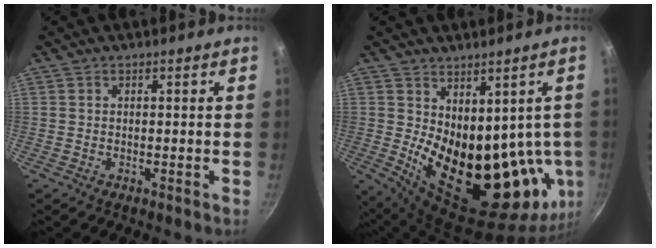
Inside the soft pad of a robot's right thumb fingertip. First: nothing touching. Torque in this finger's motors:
{"motor_torque": [0.91, 4.09, 2.53, 0.04, 0.55]}